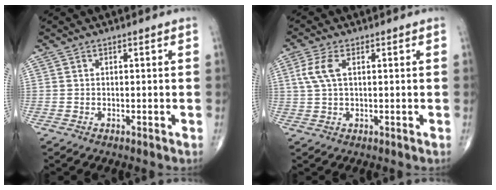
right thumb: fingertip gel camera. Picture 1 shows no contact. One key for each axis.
{"total": 4.8, "fx": 1.3, "fy": 2.2, "fz": 4.1, "tx": -0.105, "ty": 0.011, "tz": 0.027}